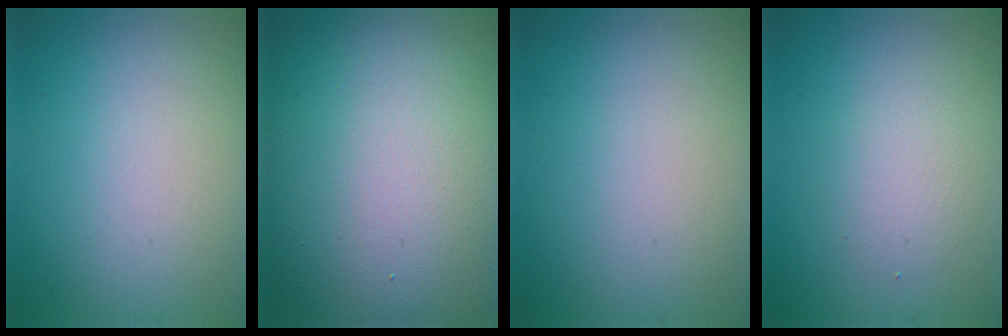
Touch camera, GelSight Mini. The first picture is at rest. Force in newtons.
{"total": 17.7, "press": 17.7, "slide": 1.2}
{"total": 0.0}
{"total": 2.1, "press": 2.1, "slide": 0.1}